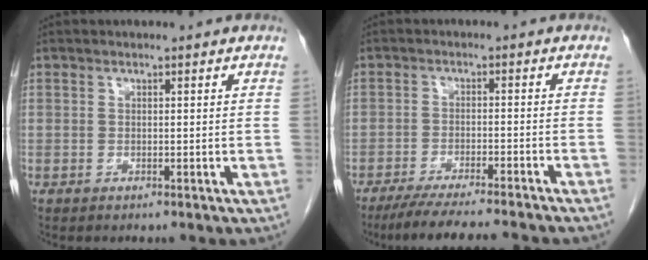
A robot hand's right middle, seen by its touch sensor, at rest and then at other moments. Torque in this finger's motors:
{"motor_torque": [1.11, -1.03, 0.18, 0.08]}